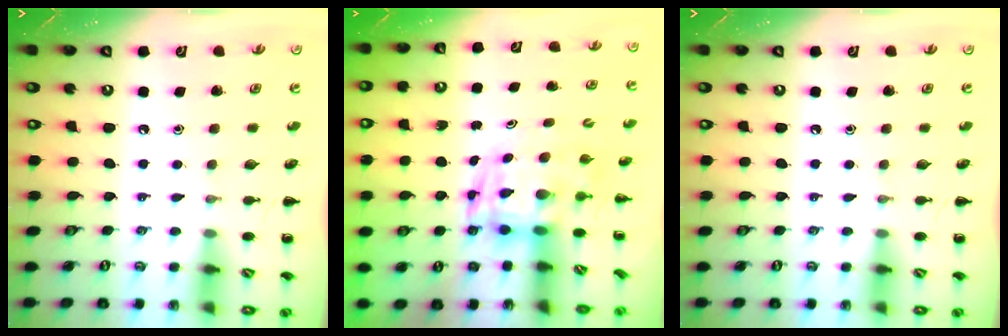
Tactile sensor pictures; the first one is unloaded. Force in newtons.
{"total": 3.6, "press": 3.5, "slide": 0.7}
{"total": 0.0}